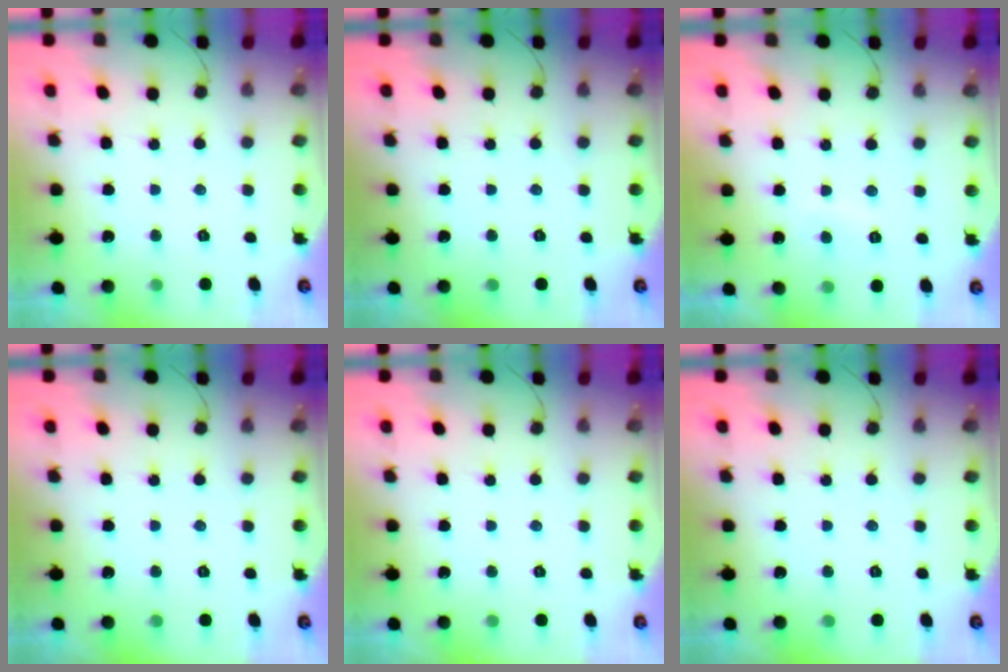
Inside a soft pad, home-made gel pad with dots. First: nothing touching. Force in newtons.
{"total": 0.0}
{"total": 2.1, "press": 1.9, "slide": 0.7}
{"total": 0.0}
{"total": 0.0}
{"total": 0.0}